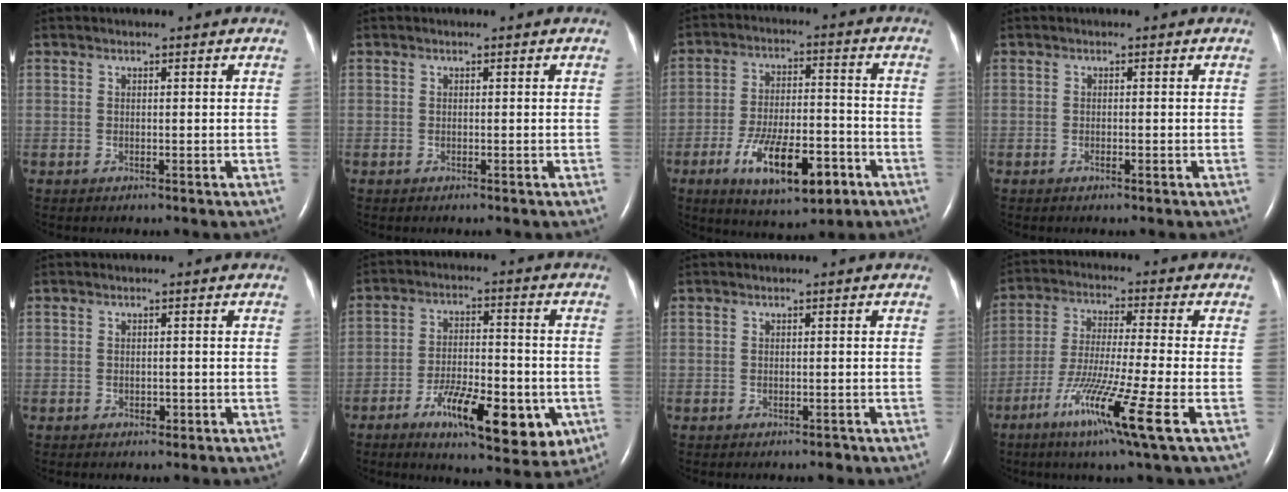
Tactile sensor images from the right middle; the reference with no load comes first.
{"total": 0.0}
{"total": 13.3, "force": [-6.4, 4.4, 10.8], "torque": [-0.191, -0.004, -0.096]}
{"total": 0.6, "force": [-0.4, 0.1, 0.5], "torque": [-0.011, -0.001, -0.004]}
{"total": 0.9, "force": [-0.4, 0.6, 0.5], "torque": [-0.009, 0.000, -0.003]}
{"total": 14.7, "force": [-6.2, 4.9, 12.4], "torque": [-0.182, -0.003, -0.086]}
{"total": 0.6, "force": [-0.5, 0.3, 0.3], "torque": [-0.007, -0.001, -0.005]}
{"total": 12.7, "force": [-6.0, -1.2, 11.1], "torque": [-0.219, -0.038, -0.110]}